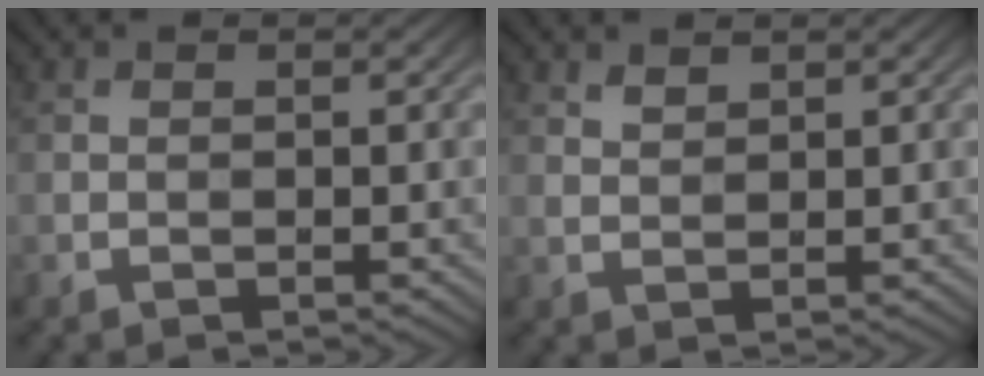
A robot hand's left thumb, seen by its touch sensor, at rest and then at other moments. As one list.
[{"total": 1.5, "force": [1.3, 0.6, 0.6], "torque": [-0.017, -0.001, 0.029]}]